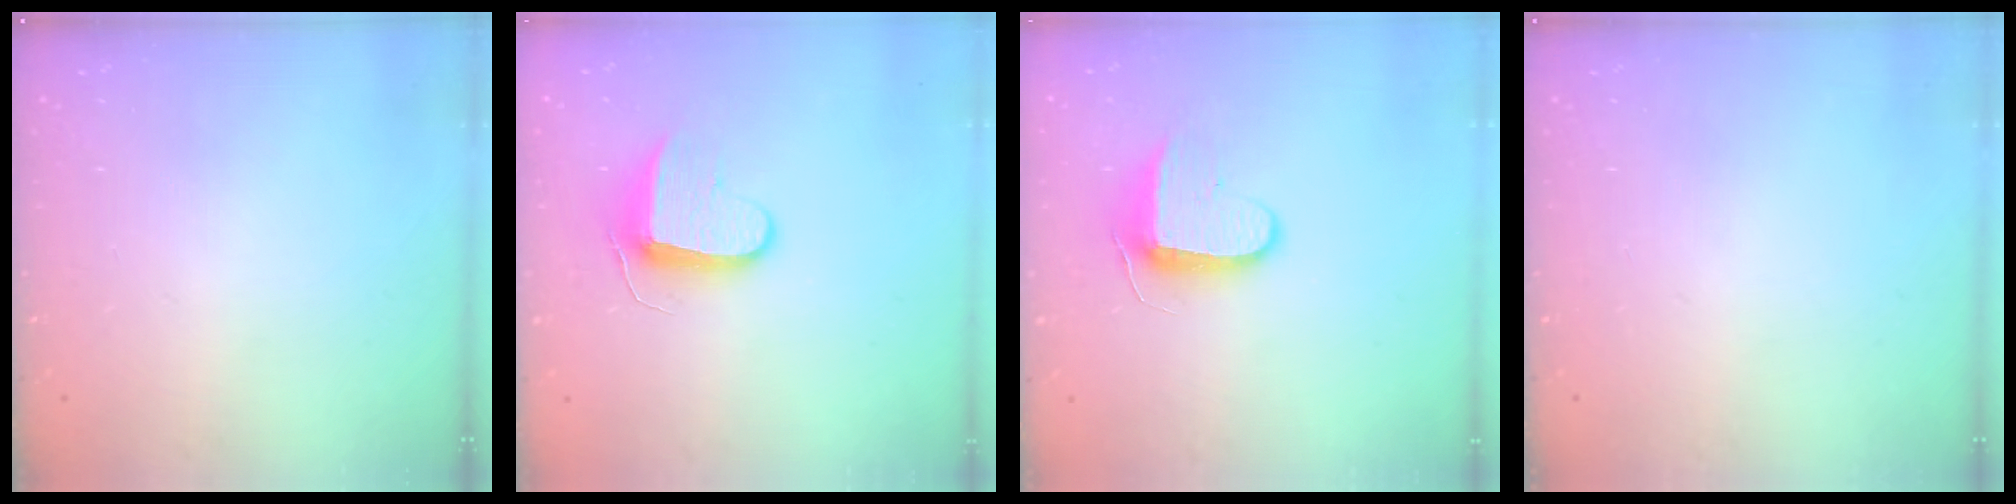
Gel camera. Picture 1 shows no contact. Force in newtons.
{"total": 9.1, "press": 9.1, "slide": 0.0}
{"total": 8.9, "press": 8.8, "slide": 1.1}
{"total": 0.0}